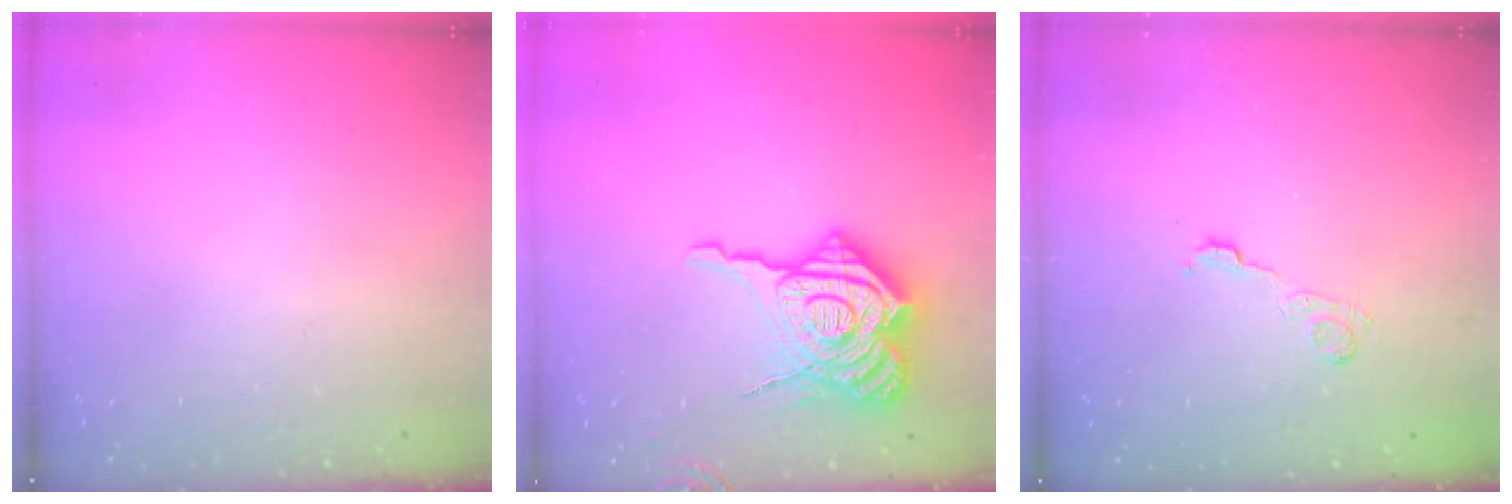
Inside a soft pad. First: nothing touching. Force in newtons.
{"total": 23.6, "press": 23.4, "slide": 2.7}
{"total": 3.6, "press": 3.4, "slide": 1.2}